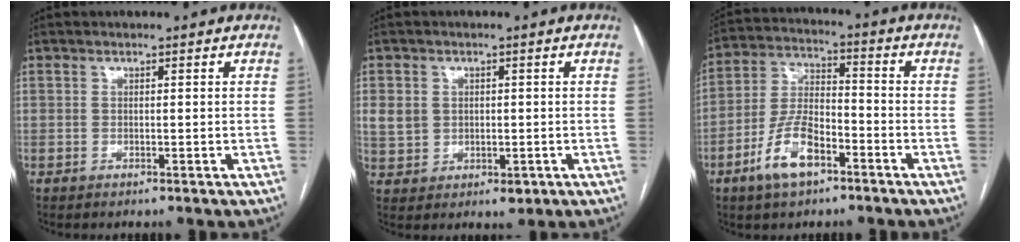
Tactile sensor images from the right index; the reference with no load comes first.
{"total": 7.9, "force": [0.3, 6.8, 4.0], "torque": [-0.099, 0.005, 0.025]}
{"total": 10.1, "force": [-5.4, 4.4, 7.4], "torque": [-0.162, 0.011, -0.098]}